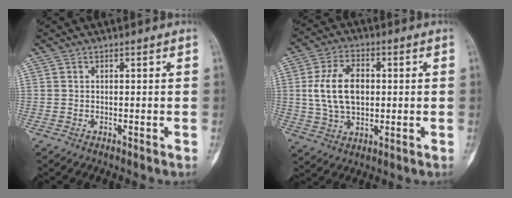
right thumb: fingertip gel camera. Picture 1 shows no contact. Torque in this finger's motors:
{"motor_torque": [1.07, 1.08, 0.60, -0.44, 0.13]}